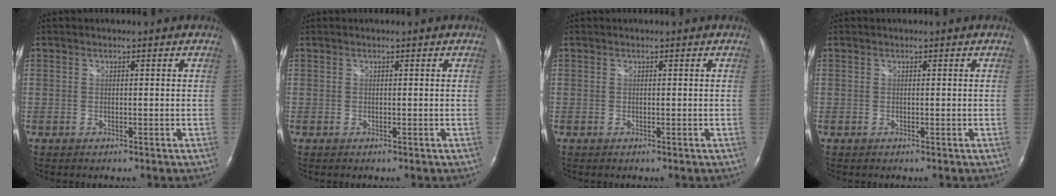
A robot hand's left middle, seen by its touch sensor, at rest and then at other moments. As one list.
[{"total": 0.0}, {"total": 0.0}, {"total": 0.0}]